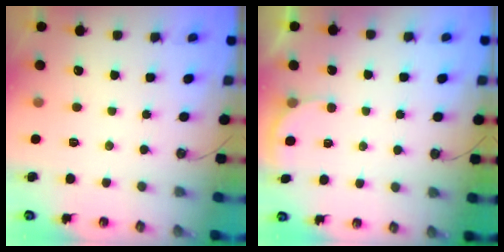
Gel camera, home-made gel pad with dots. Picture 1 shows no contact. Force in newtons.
{"total": 2.5, "press": 2.5, "slide": 0.2}